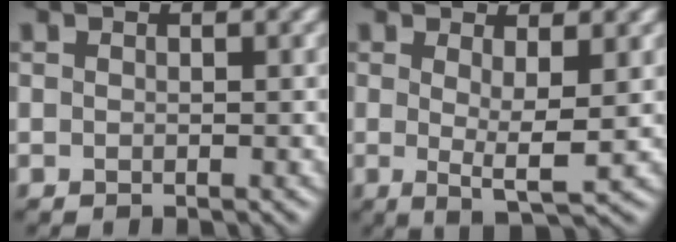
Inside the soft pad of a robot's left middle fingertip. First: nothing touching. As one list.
[{"total": 2.8, "force": [0.3, -0.1, 2.7], "torque": [-0.051, -0.012, 0.005]}]